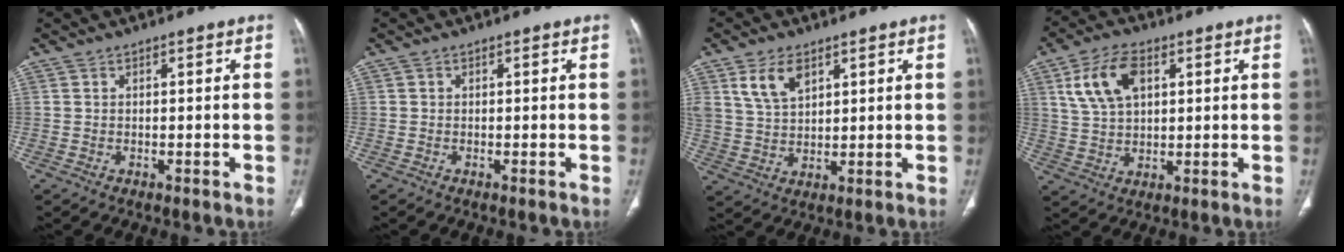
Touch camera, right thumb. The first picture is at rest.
{"total": 0.0}
{"total": 7.6, "force": [4.0, 4.4, 4.6], "torque": [-0.076, -0.017, 0.085]}
{"total": 10.6, "force": [3.9, 6.2, 7.7], "torque": [-0.140, -0.001, 0.076]}